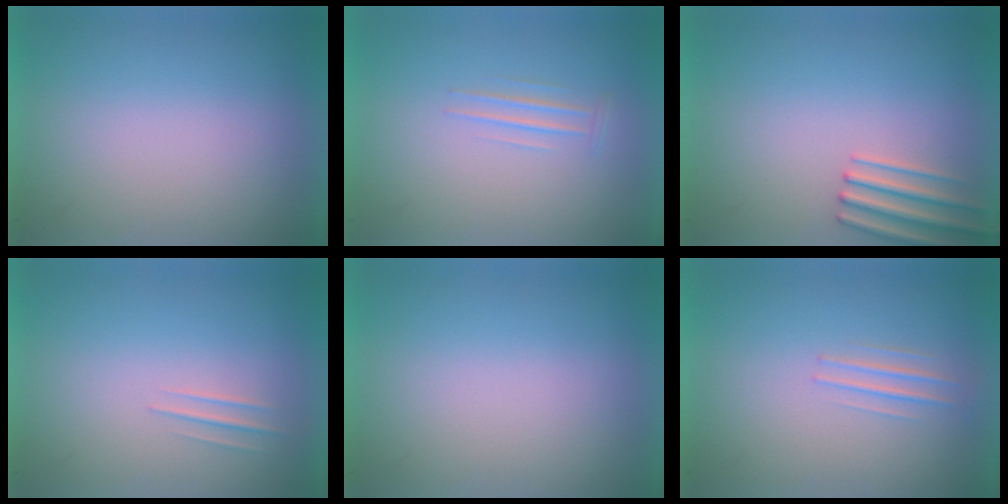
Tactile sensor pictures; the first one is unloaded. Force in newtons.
{"total": 1.2}
{"total": 2.5}
{"total": 1.1}
{"total": 0.0}
{"total": 1.3}